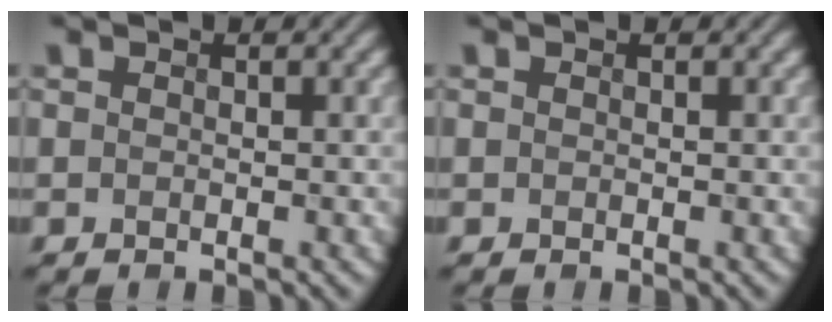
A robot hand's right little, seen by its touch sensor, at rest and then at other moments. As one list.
[{"total": 0.0}]